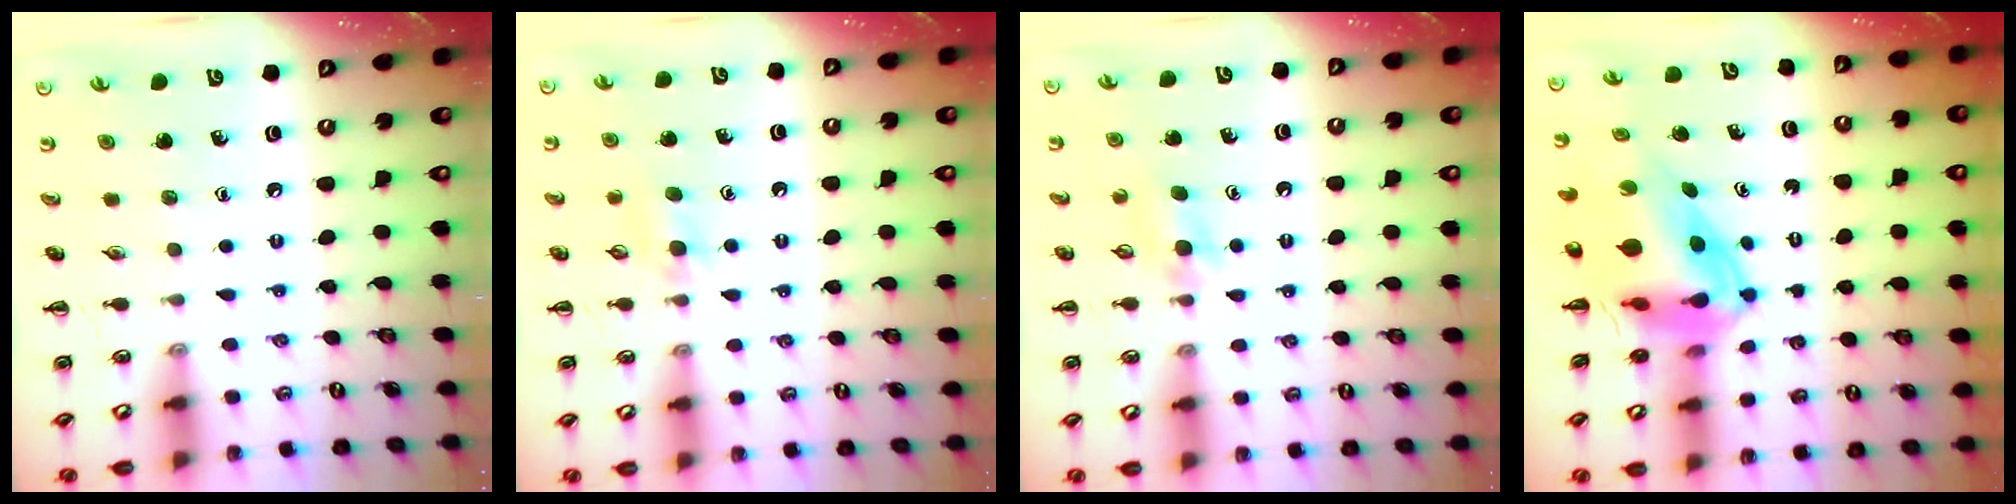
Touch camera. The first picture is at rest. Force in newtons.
{"total": 3.9, "press": 3.6, "slide": 1.3}
{"total": 3.9, "press": 3.7, "slide": 1.3}
{"total": 7.3, "press": 6.9, "slide": 2.3}